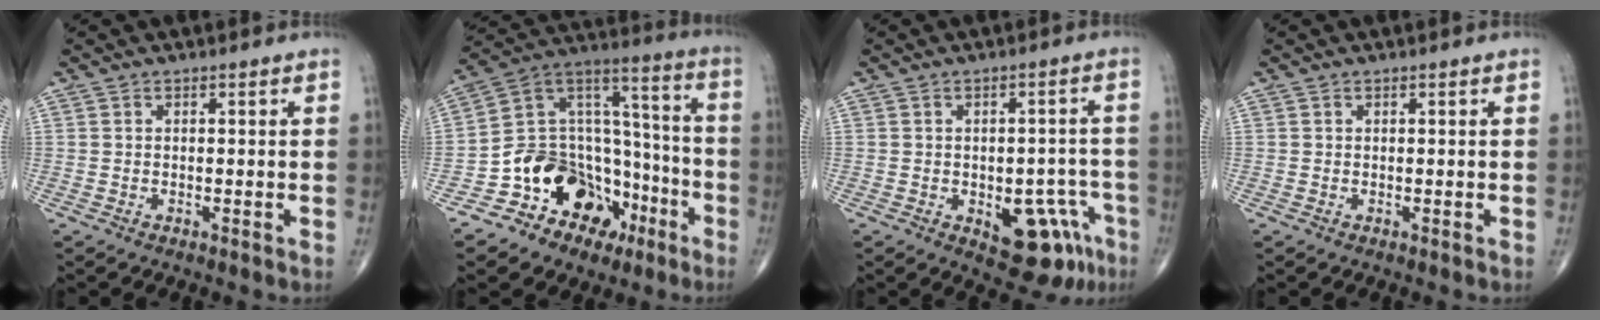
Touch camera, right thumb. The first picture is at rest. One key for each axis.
{"total": 20.1, "fx": -10.0, "fy": 14.4, "fz": 9.8, "tx": -0.104, "ty": 0.111, "tz": -0.165}
{"total": 11.3, "fx": -4.9, "fy": 6.0, "fz": 8.3, "tx": -0.064, "ty": 0.030, "tz": -0.053}
{"total": 0.0}